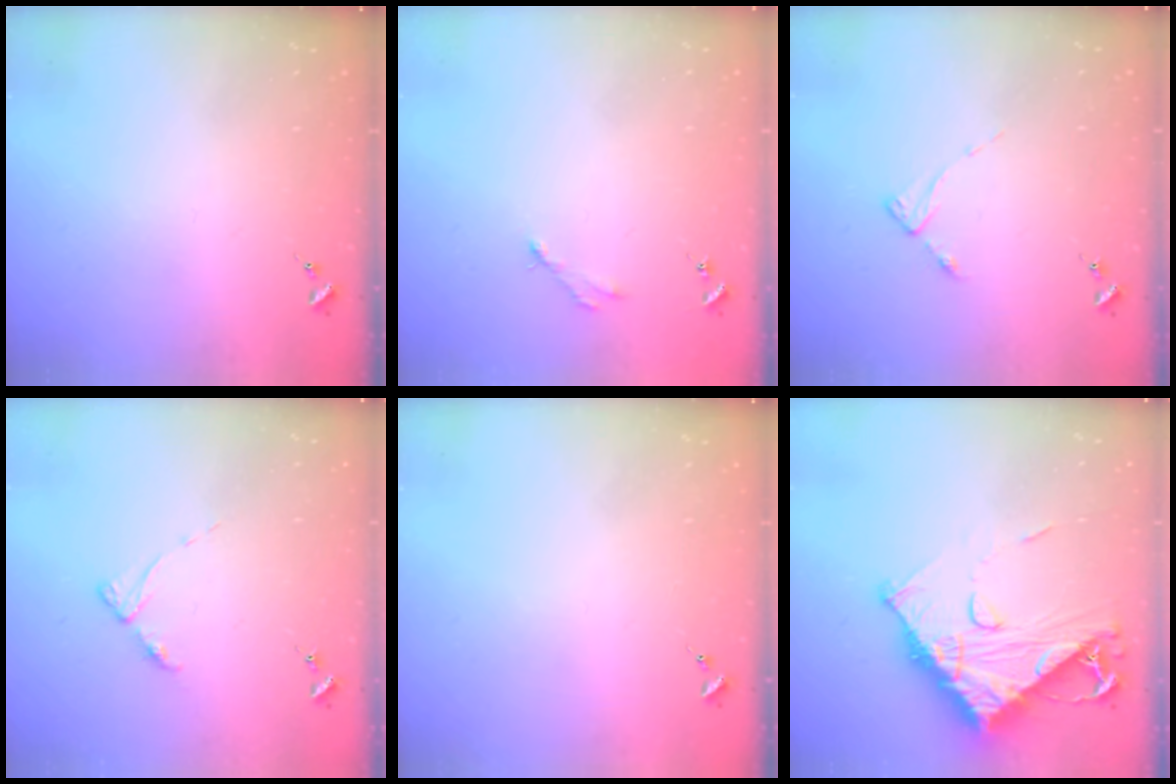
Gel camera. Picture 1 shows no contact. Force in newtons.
{"total": 2.5, "press": 2.5, "slide": 0.3}
{"total": 2.7, "press": 2.7, "slide": 0.4}
{"total": 4.5, "press": 4.5, "slide": 0.5}
{"total": 0.0}
{"total": 15.0, "press": 14.9, "slide": 1.4}